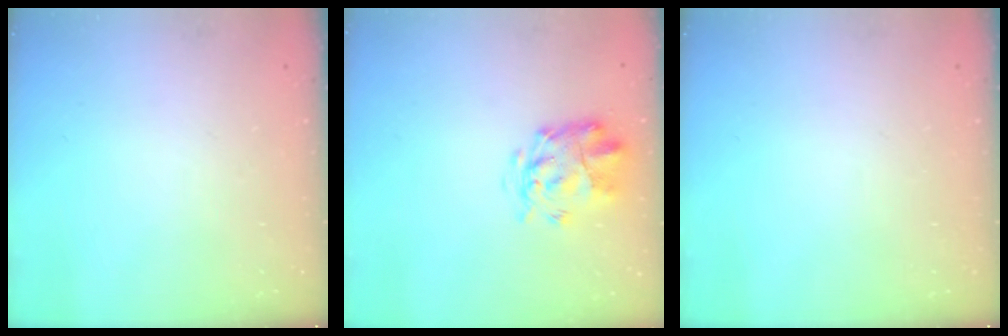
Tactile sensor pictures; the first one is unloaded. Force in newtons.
{"total": 4.6, "press": 4.5, "slide": 0.9}
{"total": 0.0}